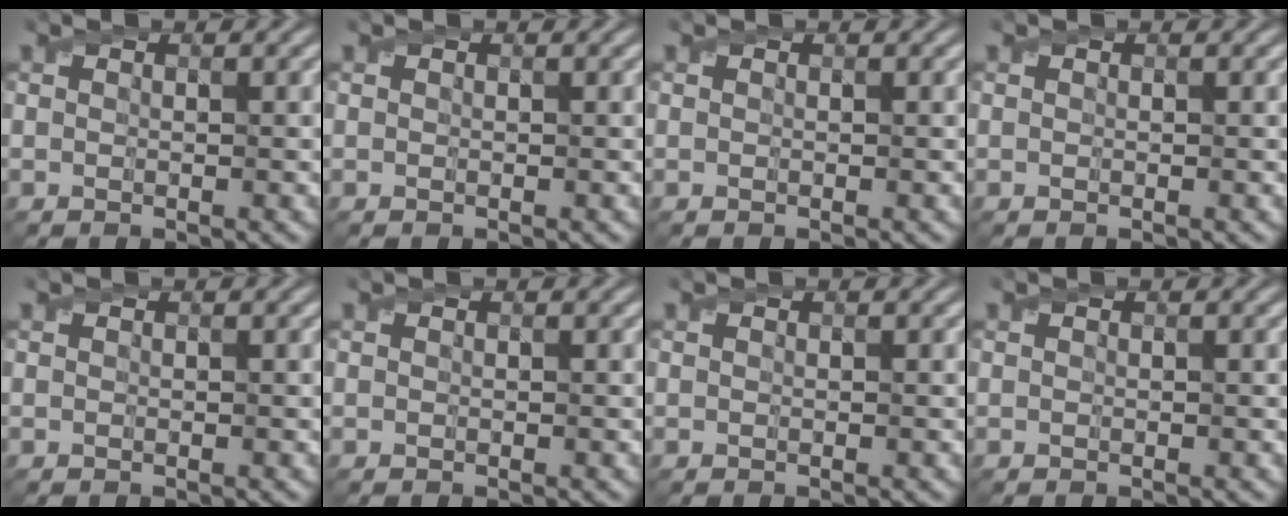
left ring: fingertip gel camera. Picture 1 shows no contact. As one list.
[{"total": 0.0}, {"total": 0.0}, {"total": 0.0}, {"total": 0.0}, {"total": 0.0}, {"total": 0.0}, {"total": 0.0}]